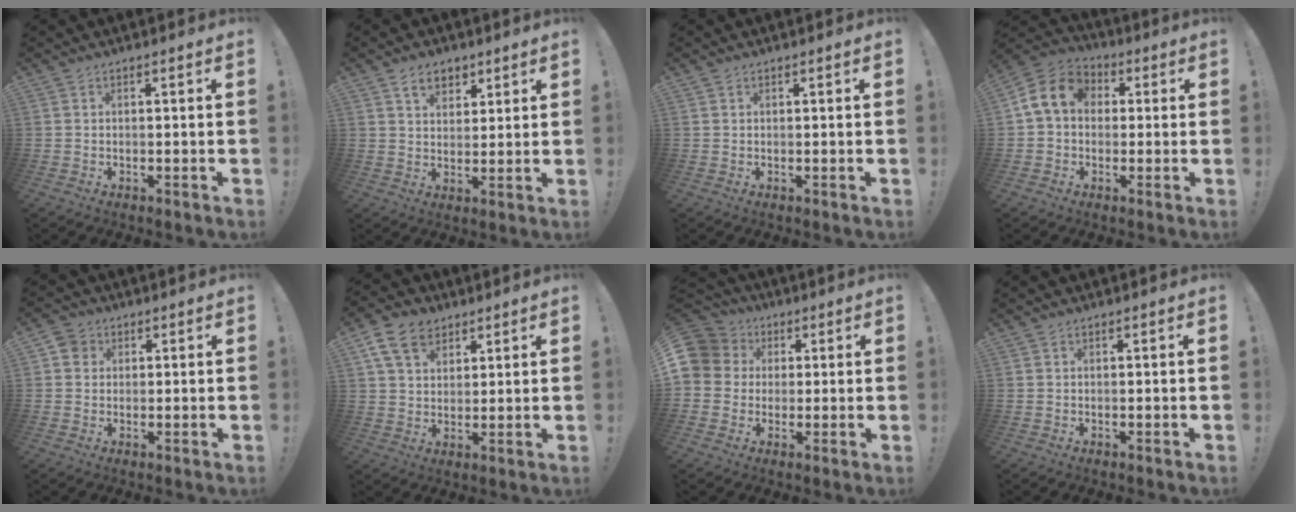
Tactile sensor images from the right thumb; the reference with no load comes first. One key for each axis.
{"total": 7.5, "fx": 4.4, "fy": 5.1, "fz": 3.3, "tx": -0.049, "ty": -0.015, "tz": 0.082}
{"total": 0.5, "fx": 0.4, "fy": 0.3, "fz": 0.1, "tx": 0.002, "ty": -0.001, "tz": 0.007}
{"total": 11.7, "fx": 2.1, "fy": 9.2, "fz": 6.8, "tx": -0.120, "ty": 0.017, "tz": 0.048}
{"total": 4.0, "fx": 1.3, "fy": 3.5, "fz": 1.3, "tx": -0.025, "ty": 0.005, "tz": 0.025}
{"total": 11.4, "fx": 6.1, "fy": 8.0, "fz": 5.3, "tx": -0.088, "ty": -0.020, "tz": 0.120}
{"total": 9.0, "fx": 1.5, "fy": 8.4, "fz": 2.9, "tx": -0.060, "ty": 0.004, "tz": 0.034}
{"total": 0.0}